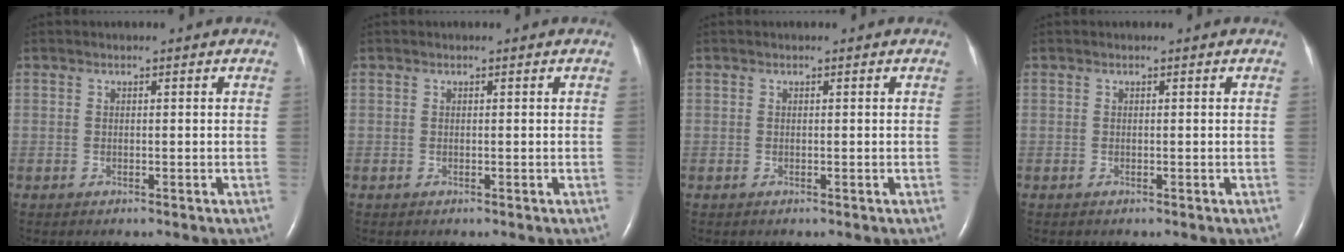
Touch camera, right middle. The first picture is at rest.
{"total": 0.0}
{"total": 0.0}
{"total": 0.0}